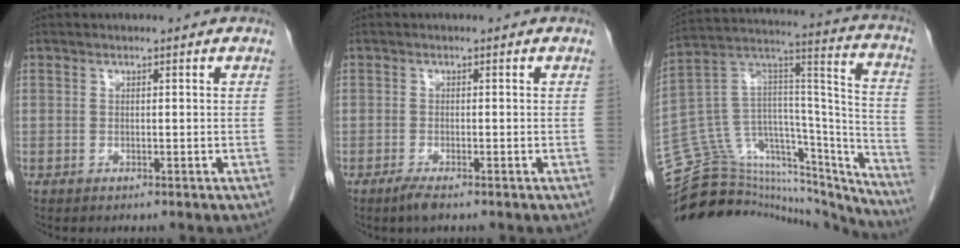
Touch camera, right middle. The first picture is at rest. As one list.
[{"total": 1.9, "force": [-1.3, 0.2, 1.3], "torque": [-0.033, -0.006, -0.027]}, {"total": 34.9, "force": [-32.2, 8.4, 10.4], "torque": [-0.140, 0.036, -0.458]}]